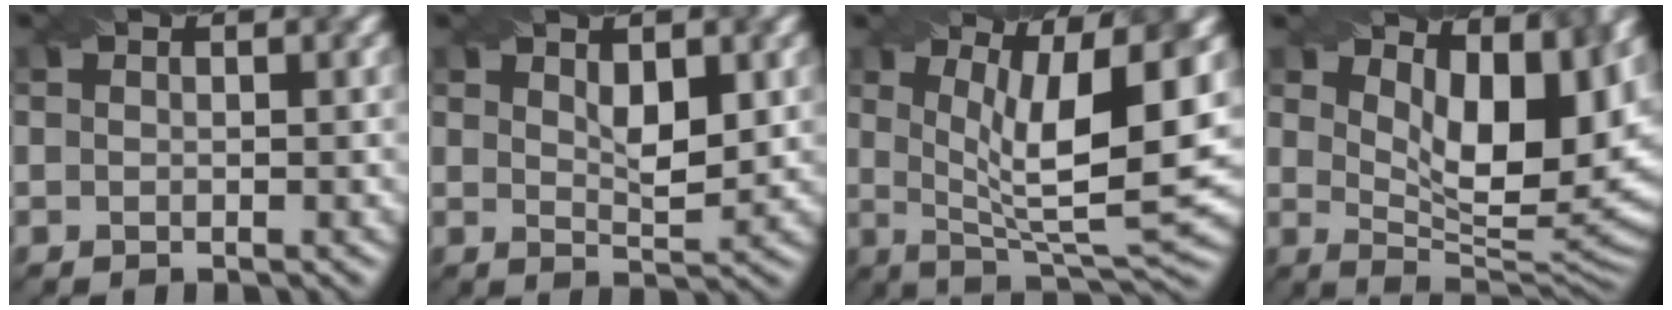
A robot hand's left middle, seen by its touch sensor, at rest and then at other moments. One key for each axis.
{"total": 3.0, "fx": 1.1, "fy": 1.2, "fz": 2.6, "tx": -0.044, "ty": -0.003, "tz": 0.023}
{"total": 10.0, "fx": 2.0, "fy": 2.6, "fz": 9.5, "tx": -0.152, "ty": -0.003, "tz": 0.037}
{"total": 10.4, "fx": 4.6, "fy": 4.0, "fz": 8.4, "tx": -0.127, "ty": -0.004, "tz": 0.076}